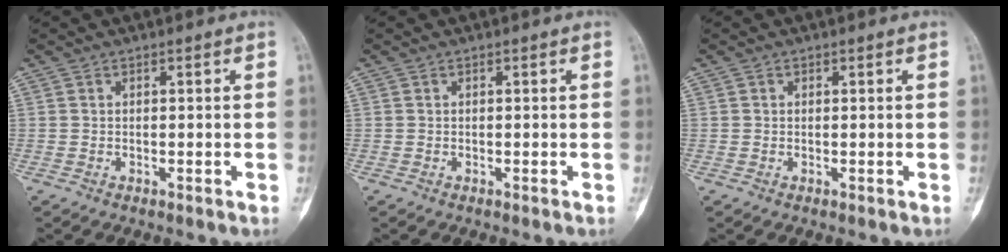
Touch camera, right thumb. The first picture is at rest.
{"total": 0.0}
{"total": 0.0}